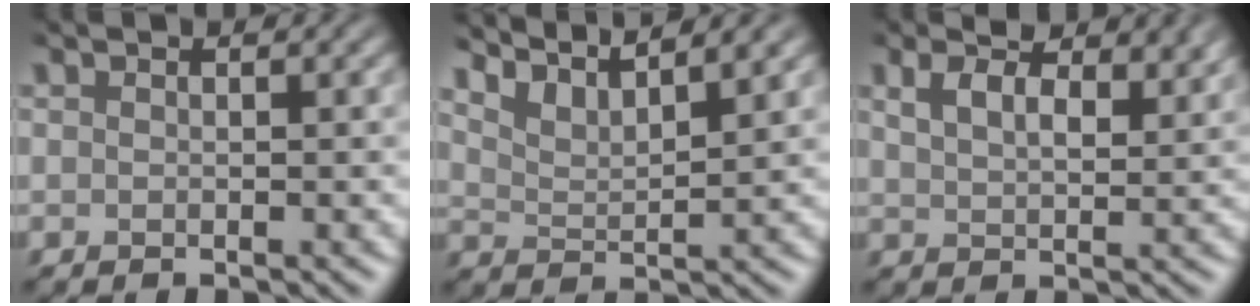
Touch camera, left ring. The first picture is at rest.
{"total": 4.5, "force": [4.1, 0.7, 1.8], "torque": [-0.036, 0.009, 0.062]}
{"total": 6.0, "force": [4.1, 2.7, 3.5], "torque": [-0.058, 0.013, 0.050]}